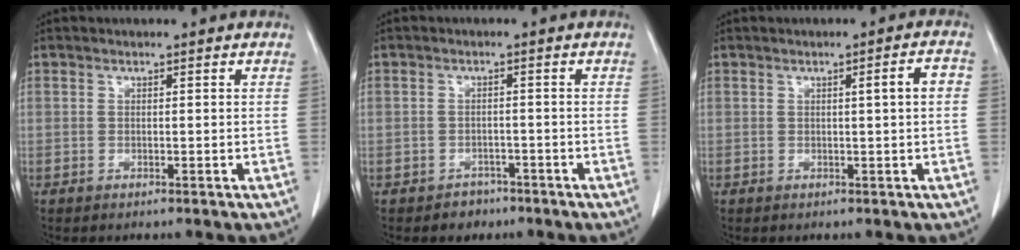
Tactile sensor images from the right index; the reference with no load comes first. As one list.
[{"total": 2.6, "force": [-1.7, 1.9, 0.0], "torque": [-0.001, 0.011, -0.025]}, {"total": 2.9, "force": [0.3, -0.2, 2.9], "torque": [-0.040, 0.006, 0.003]}]